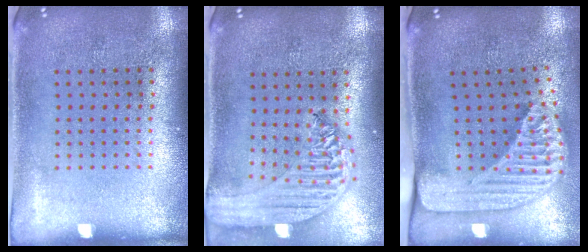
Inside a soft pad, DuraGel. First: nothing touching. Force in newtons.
{"total": 2.2, "press": 2.0, "slide": 1.0}
{"total": 2.5, "press": 1.7, "slide": 1.7}